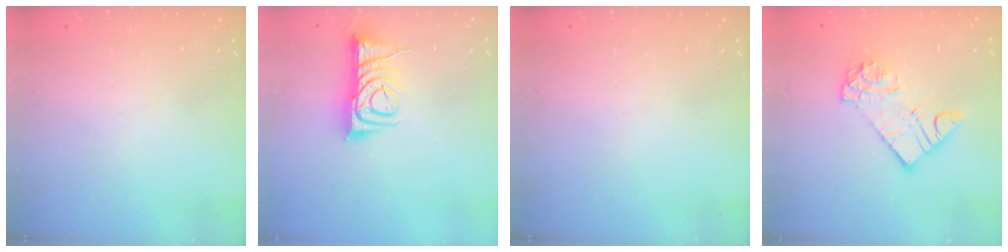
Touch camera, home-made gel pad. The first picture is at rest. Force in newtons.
{"total": 7.5, "press": 7.4, "slide": 0.7}
{"total": 0.0}
{"total": 9.9, "press": 9.9, "slide": 1.0}